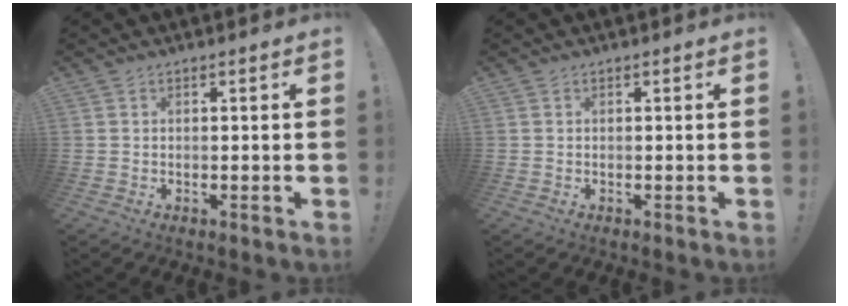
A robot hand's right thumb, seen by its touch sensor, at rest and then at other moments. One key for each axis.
{"total": 0.0}